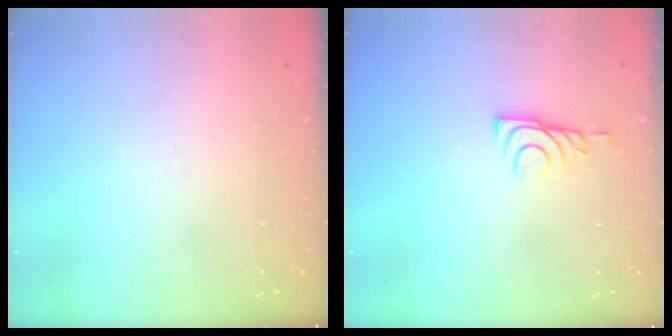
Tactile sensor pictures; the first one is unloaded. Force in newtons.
{"total": 6.8, "press": 6.8, "slide": 0.7}